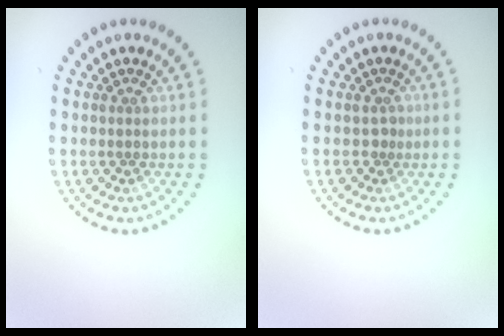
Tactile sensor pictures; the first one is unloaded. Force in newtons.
{"total": 0.6, "press": 0.4, "slide": 0.5}